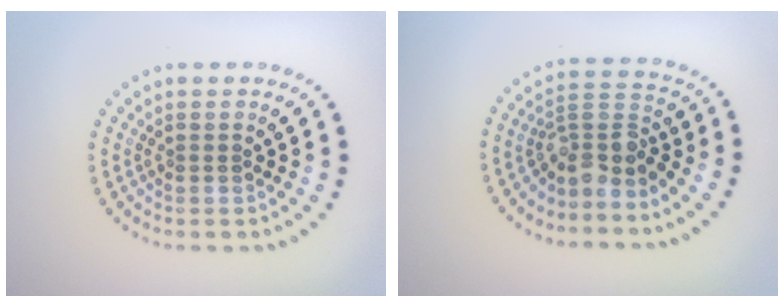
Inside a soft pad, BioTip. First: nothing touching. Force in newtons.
{"total": 3.7, "press": 2.8, "slide": 2.5}